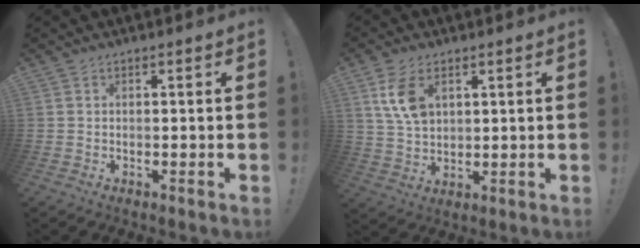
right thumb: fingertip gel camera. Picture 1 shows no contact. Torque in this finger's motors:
{"motor_torque": [0.54, 1.42, 0.23, 0.05, 0.05]}